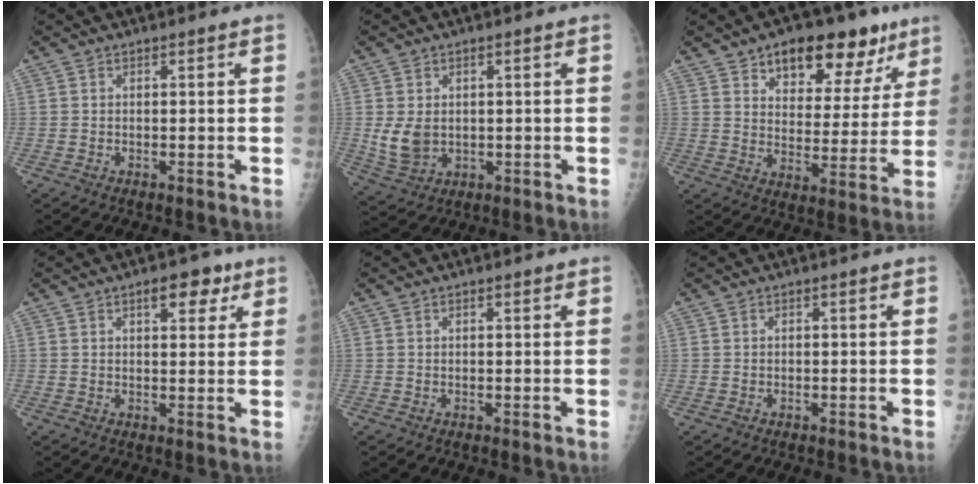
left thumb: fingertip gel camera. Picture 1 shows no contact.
{"total": 5.8, "force": [0.3, 4.3, 3.8], "torque": [-0.061, -0.011, 0.020]}
{"total": 17.1, "force": [10.4, 9.0, 10.2], "torque": [-0.077, -0.041, 0.148]}
{"total": 5.7, "force": [3.1, 2.9, 3.9], "torque": [-0.028, -0.010, 0.037]}
{"total": 0.6, "force": [0.4, 0.3, 0.4], "torque": [-0.006, -0.001, 0.005]}
{"total": 0.0}